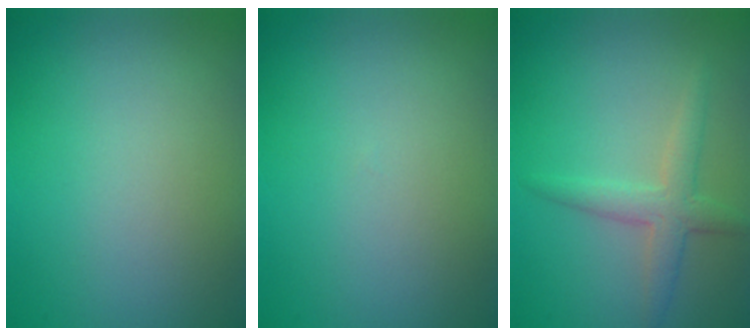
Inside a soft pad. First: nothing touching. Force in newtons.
{"total": 0.0}
{"total": 2.6, "press": 2.6, "slide": 0.1}